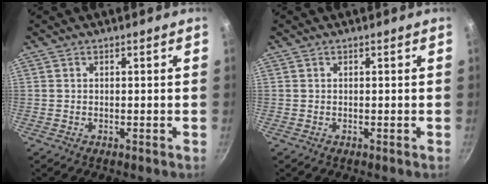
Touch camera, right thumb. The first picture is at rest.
{"total": 0.0}